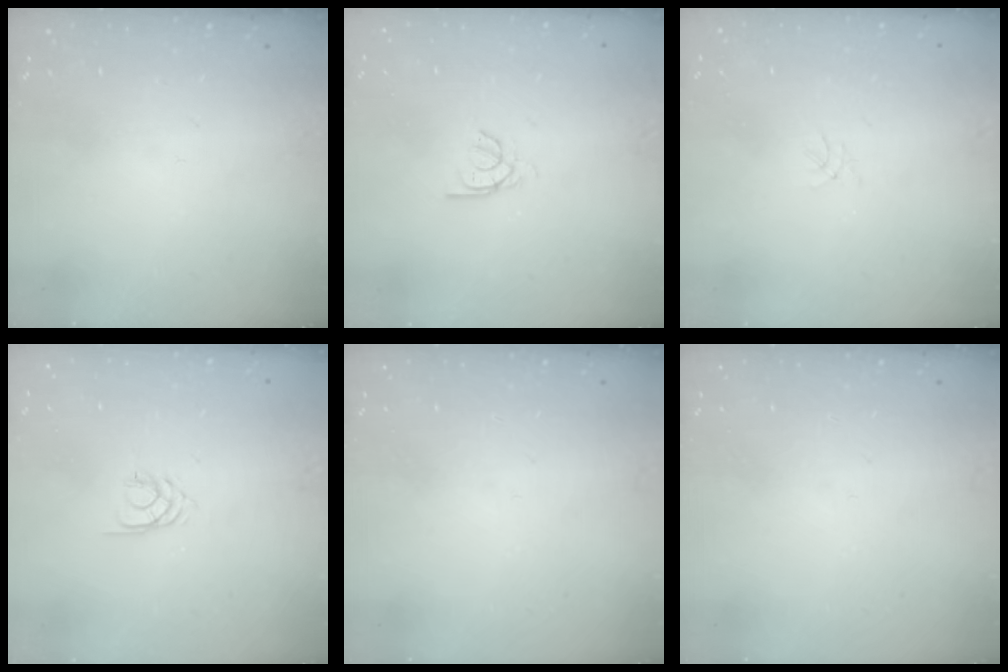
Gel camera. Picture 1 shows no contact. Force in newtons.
{"total": 2.3, "press": 2.3, "slide": 0.2}
{"total": 0.0}
{"total": 2.1, "press": 2.0, "slide": 0.3}
{"total": 0.0}
{"total": 0.0}